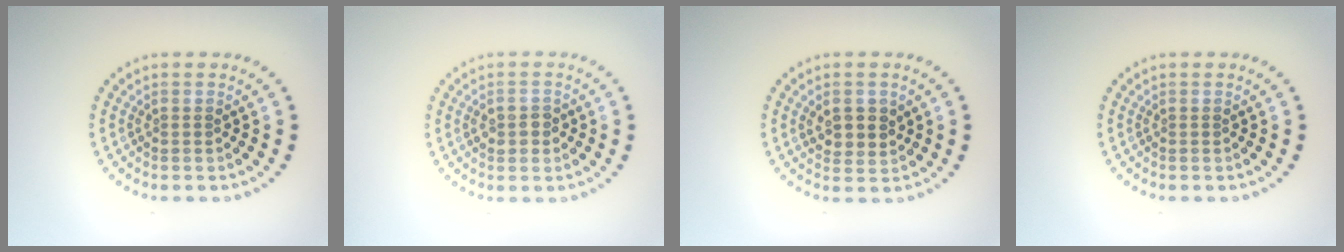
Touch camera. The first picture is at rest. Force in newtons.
{"total": 1.8, "press": 1.8, "slide": 0.2}
{"total": 2.8, "press": 2.7, "slide": 0.7}
{"total": 0.0}